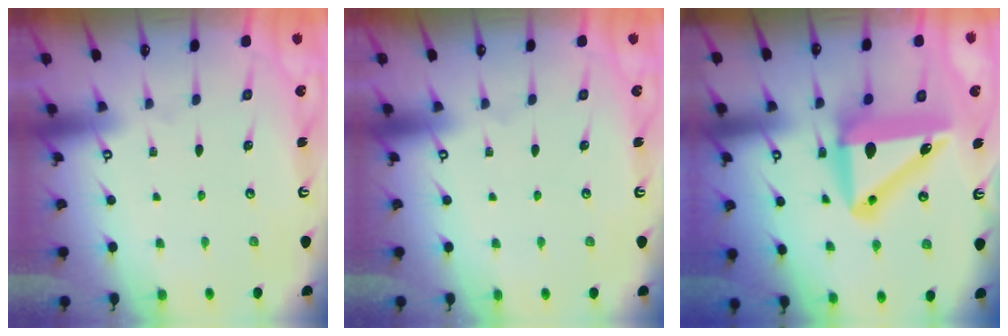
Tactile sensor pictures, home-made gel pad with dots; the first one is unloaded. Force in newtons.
{"total": 0.0}
{"total": 13.9, "press": 13.4, "slide": 3.4}